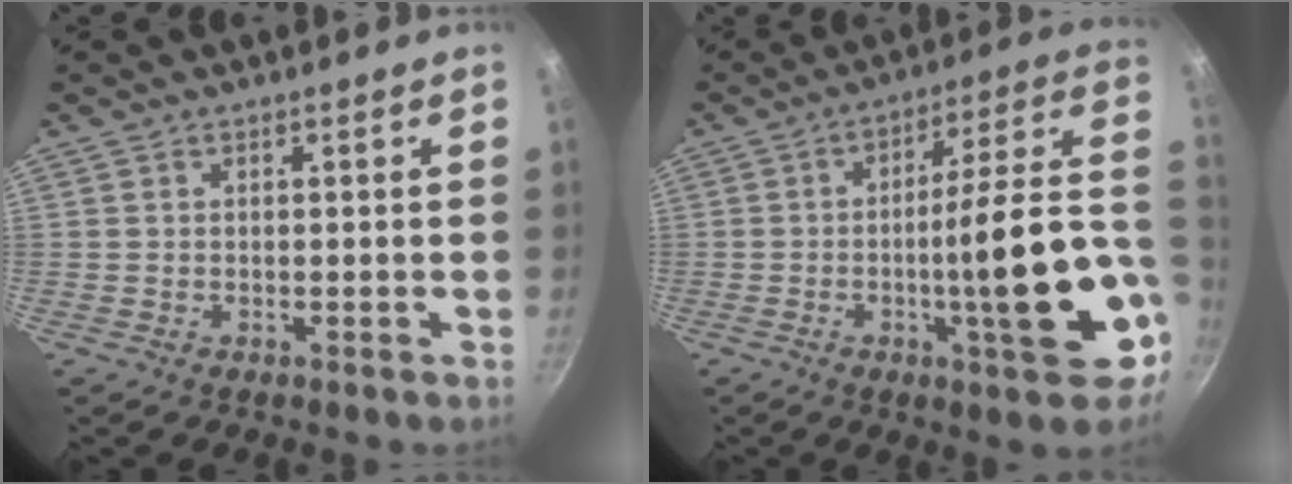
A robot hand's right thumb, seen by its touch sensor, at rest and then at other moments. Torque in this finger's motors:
{"motor_torque": [2.27, 2.37, 1.80, -0.27, 0.31]}